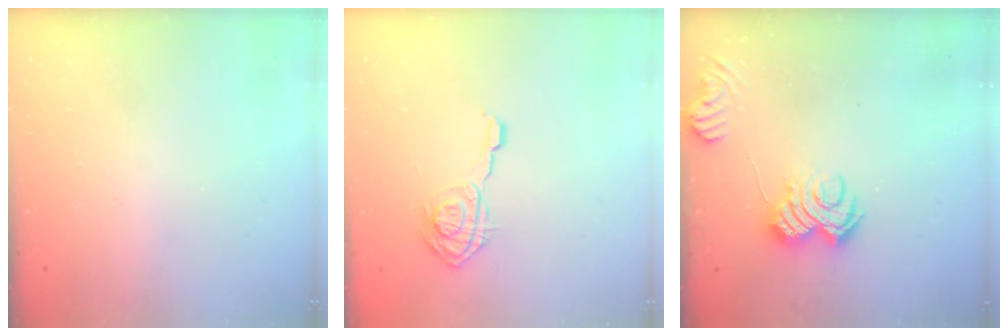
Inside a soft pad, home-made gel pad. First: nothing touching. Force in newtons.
{"total": 11.0, "press": 11.0, "slide": 0.4}
{"total": 7.5, "press": 7.5, "slide": 0.4}